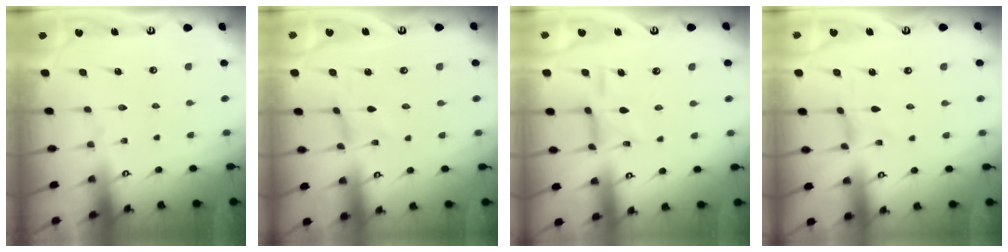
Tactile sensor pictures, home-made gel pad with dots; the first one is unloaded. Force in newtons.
{"total": 0.5, "press": 0.5, "slide": 0.2}
{"total": 8.3, "press": 8.3, "slide": 0.8}
{"total": 0.0}